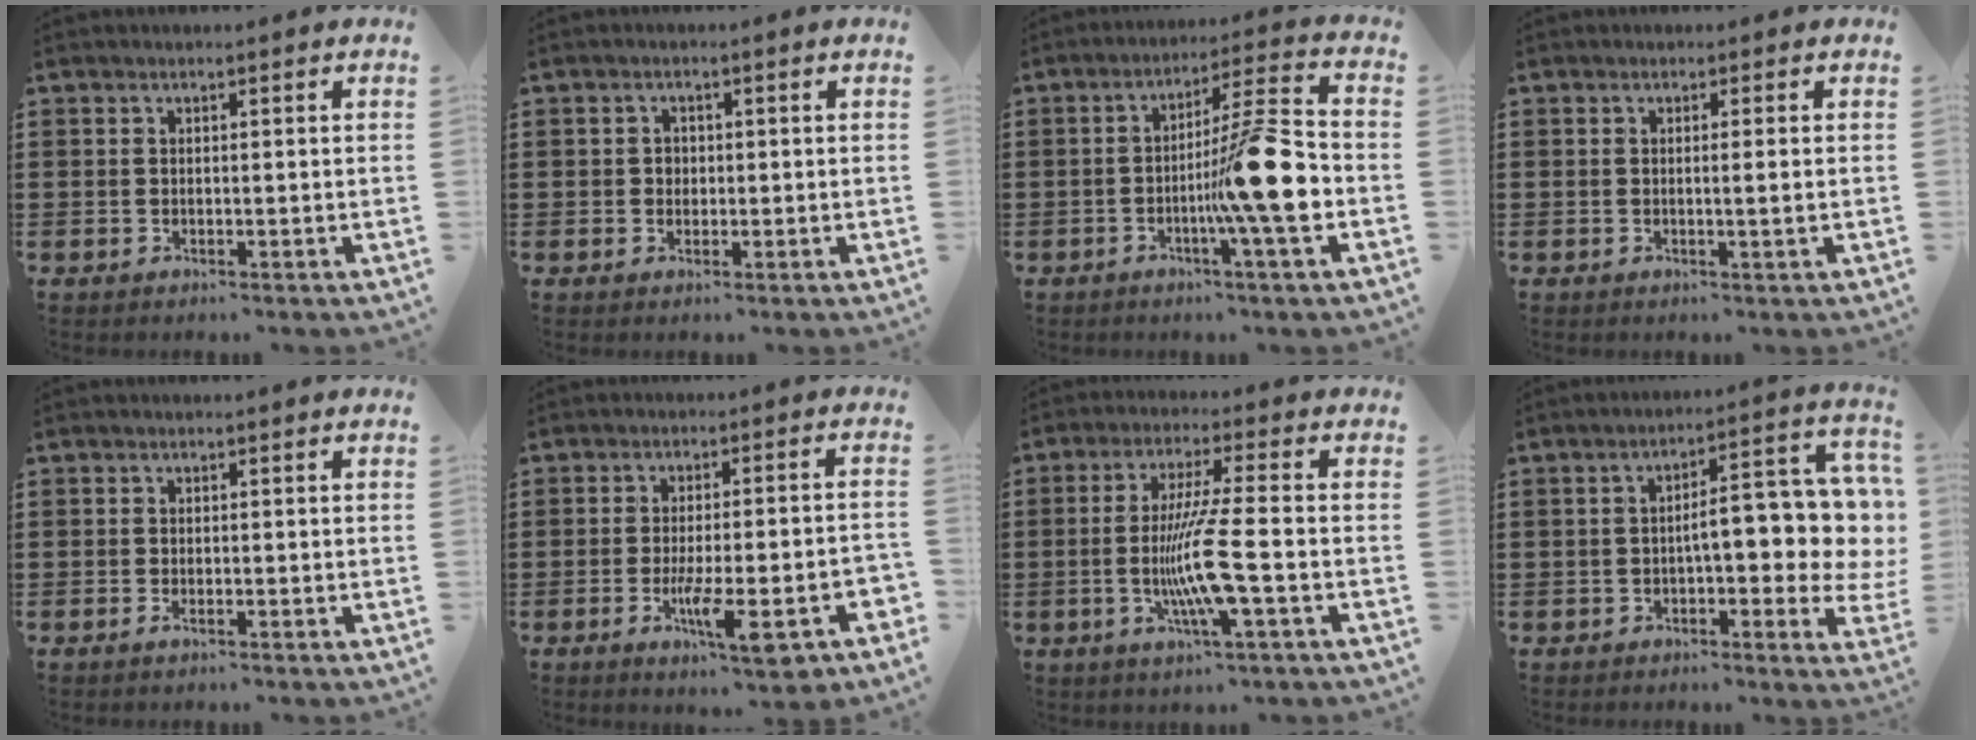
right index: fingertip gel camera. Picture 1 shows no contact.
{"total": 1.3, "force": [0.0, 1.1, 0.6], "torque": [-0.015, 0.004, 0.000]}
{"total": 12.6, "force": [-2.7, 0.6, 12.3], "torque": [-0.187, -0.014, -0.055]}
{"total": 1.5, "force": [0.0, -0.5, 1.4], "torque": [-0.023, -0.007, -0.003]}
{"total": 0.6, "force": [-0.3, 0.1, 0.5], "torque": [-0.010, -0.004, -0.004]}
{"total": 9.3, "force": [-3.5, 1.5, 8.5], "torque": [-0.146, -0.006, -0.058]}
{"total": 9.6, "force": [-2.3, 0.2, 9.3], "torque": [-0.184, -0.018, -0.049]}
{"total": 9.6, "force": [0.4, 3.4, 9.0], "torque": [-0.122, -0.017, 0.000]}